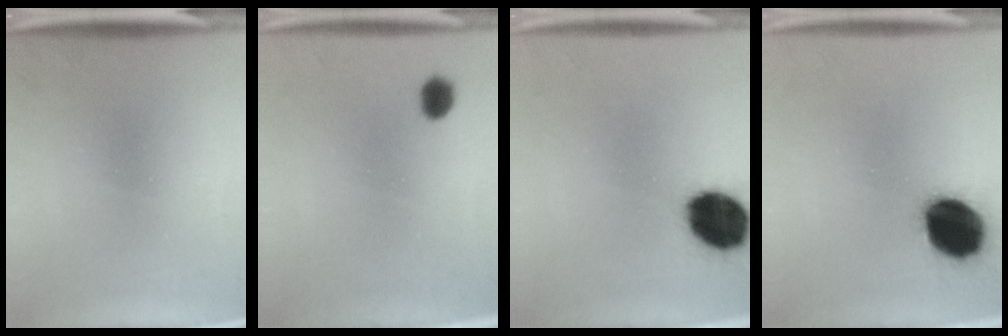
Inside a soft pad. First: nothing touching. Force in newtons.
{"total": 2.7}
{"total": 16.0}
{"total": 17.4}